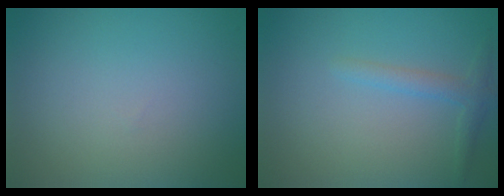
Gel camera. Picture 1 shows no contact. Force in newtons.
{"total": 1.3, "press": 1.3, "slide": 0.1}